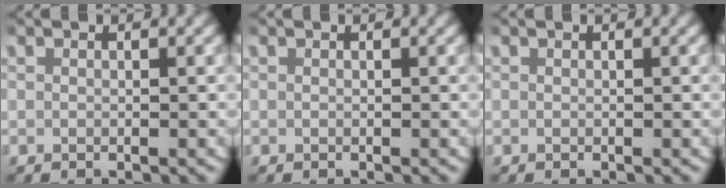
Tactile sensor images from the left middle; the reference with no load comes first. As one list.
[{"total": 0.0}, {"total": 0.0}]